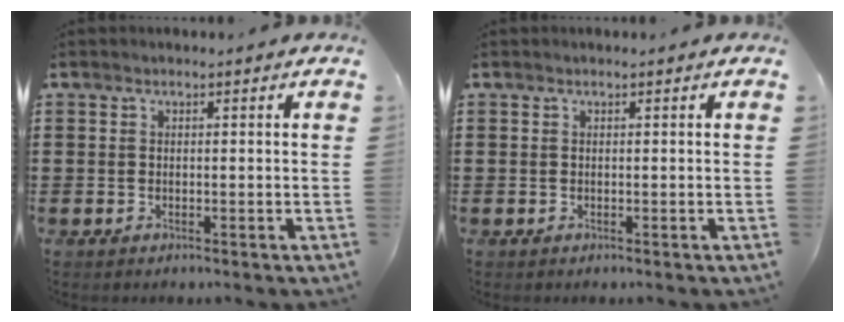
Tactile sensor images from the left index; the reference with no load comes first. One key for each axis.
{"total": 0.0}